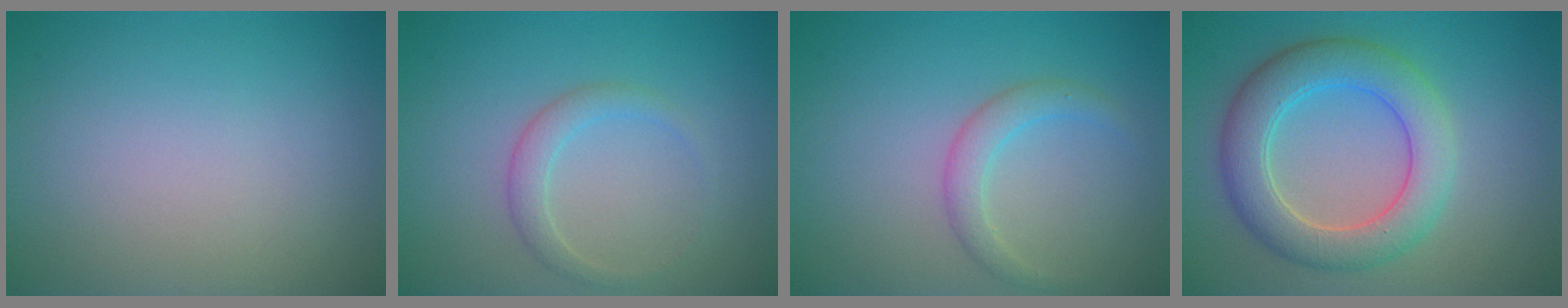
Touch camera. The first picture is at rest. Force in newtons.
{"total": 1.9, "press": 1.9, "slide": 0.0}
{"total": 2.0, "press": 2.0, "slide": 0.2}
{"total": 6.1, "press": 6.1, "slide": 0.1}